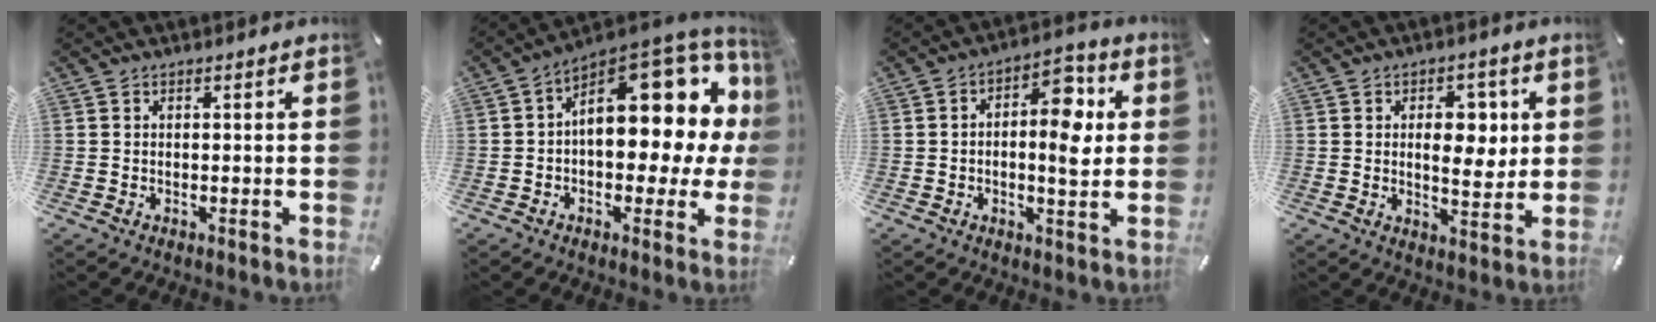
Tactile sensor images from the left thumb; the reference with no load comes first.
{"total": 20.1, "force": [6.1, 10.8, 15.8], "torque": [-0.195, -0.054, 0.103]}
{"total": 10.1, "force": [1.2, 5.1, 8.6], "torque": [-0.102, -0.012, 0.013]}
{"total": 8.9, "force": [1.8, 5.5, 6.7], "torque": [-0.083, -0.006, 0.023]}